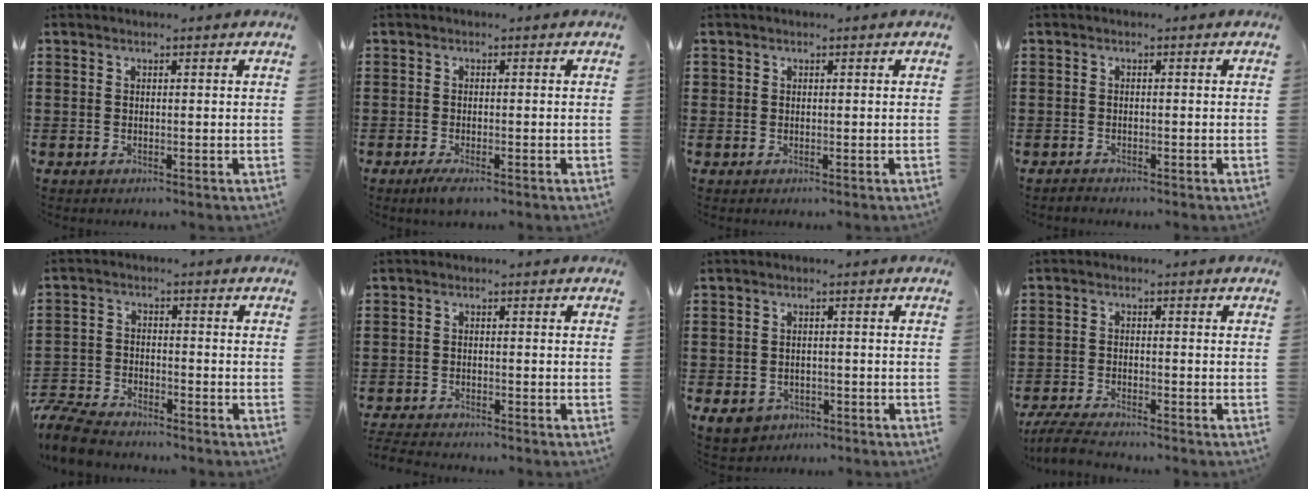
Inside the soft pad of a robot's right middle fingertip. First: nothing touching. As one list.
[{"total": 1.5, "force": [-0.9, 0.1, 1.2], "torque": [-0.027, -0.006, -0.018]}, {"total": 0.6, "force": [0.2, 0.6, 0.1], "torque": [-0.002, 0.002, 0.005]}, {"total": 0.8, "force": [-0.8, 0.1, 0.0], "torque": [-0.002, -0.001, -0.017]}, {"total": 6.7, "force": [-6.5, 1.1, 1.5], "torque": [-0.049, 0.004, -0.132]}, {"total": 2.4, "force": [-2.4, 0.0, 0.0], "torque": [-0.014, -0.006, -0.054]}, {"total": 2.6, "force": [-1.8, 1.7, 0.8], "torque": [-0.029, -0.004, -0.038]}, {"total": 4.4, "force": [-4.2, 0.2, 1.3], "torque": [-0.042, -0.011, -0.087]}]